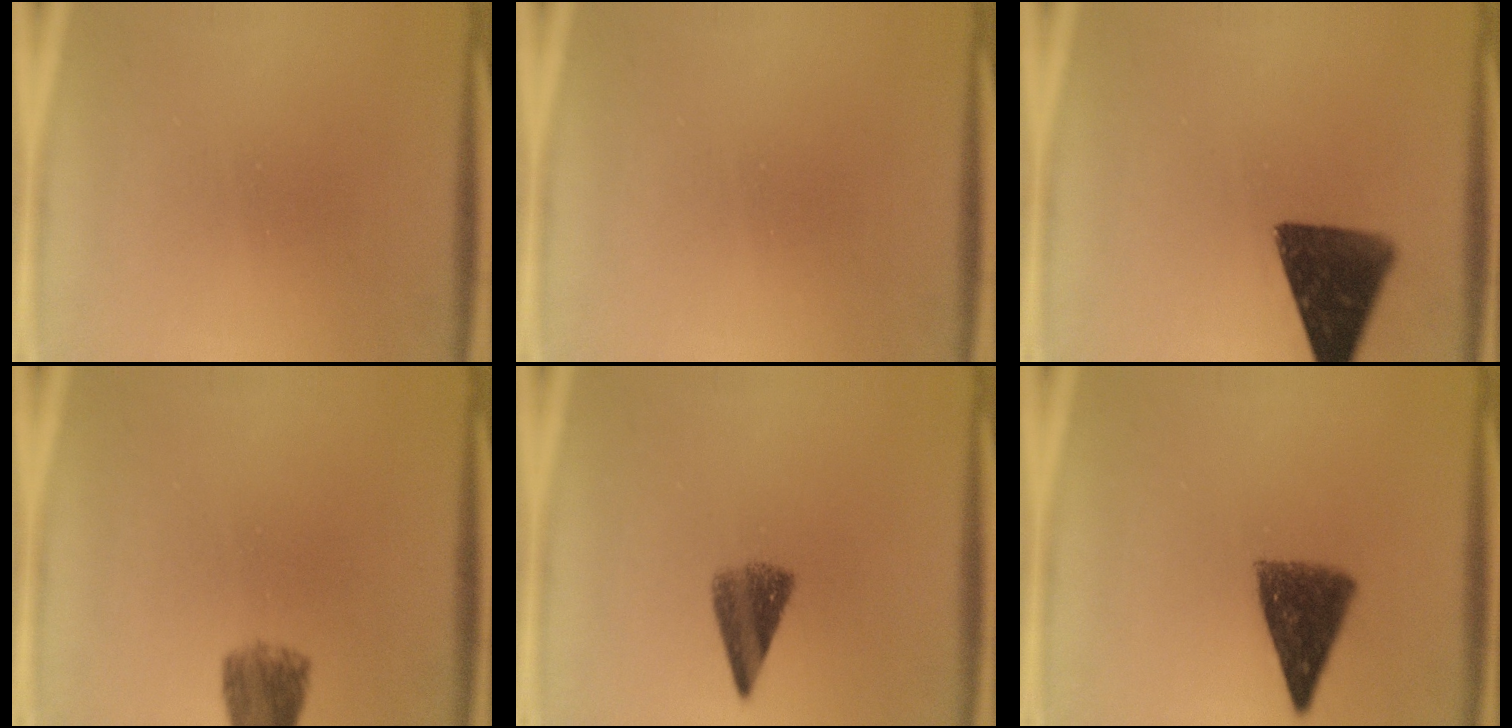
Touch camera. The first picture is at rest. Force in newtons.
{"total": 0.0}
{"total": 12.6}
{"total": 5.3}
{"total": 5.4}
{"total": 8.9}